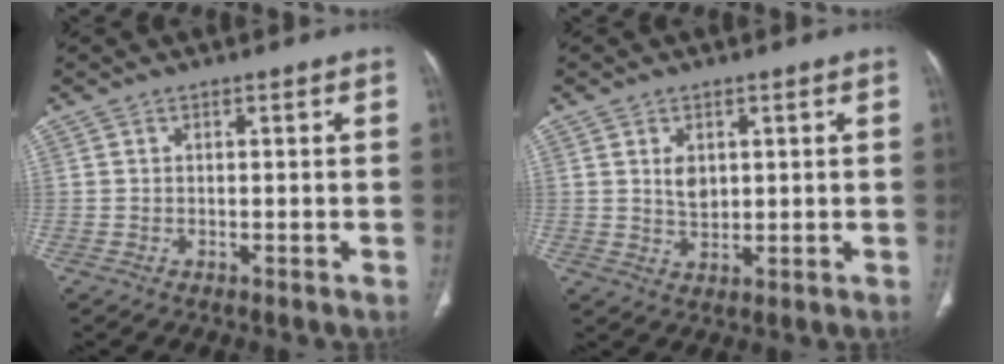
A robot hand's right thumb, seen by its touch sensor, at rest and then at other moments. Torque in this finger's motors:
{"motor_torque": [0.75, 0.99, 0.68, 0.07, 0.12]}